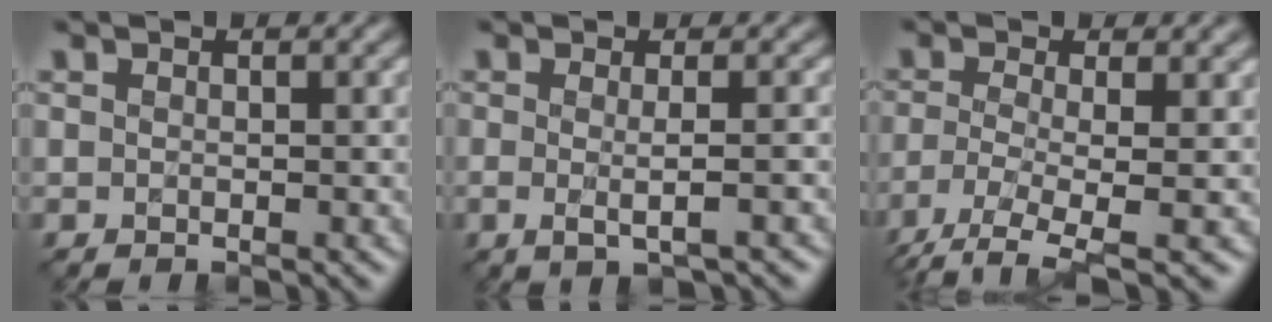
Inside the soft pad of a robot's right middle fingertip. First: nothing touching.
{"total": 2.7, "force": [-0.3, 0.7, 2.6], "torque": [-0.038, -0.003, -0.004]}
{"total": 5.5, "force": [-2.7, 1.4, 4.6], "torque": [-0.090, -0.012, -0.060]}